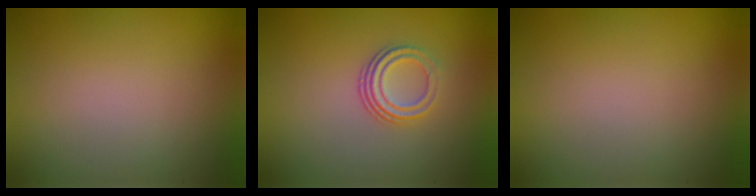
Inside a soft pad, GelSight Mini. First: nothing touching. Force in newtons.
{"total": 3.2, "press": 2.1, "slide": 2.5}
{"total": 0.0}